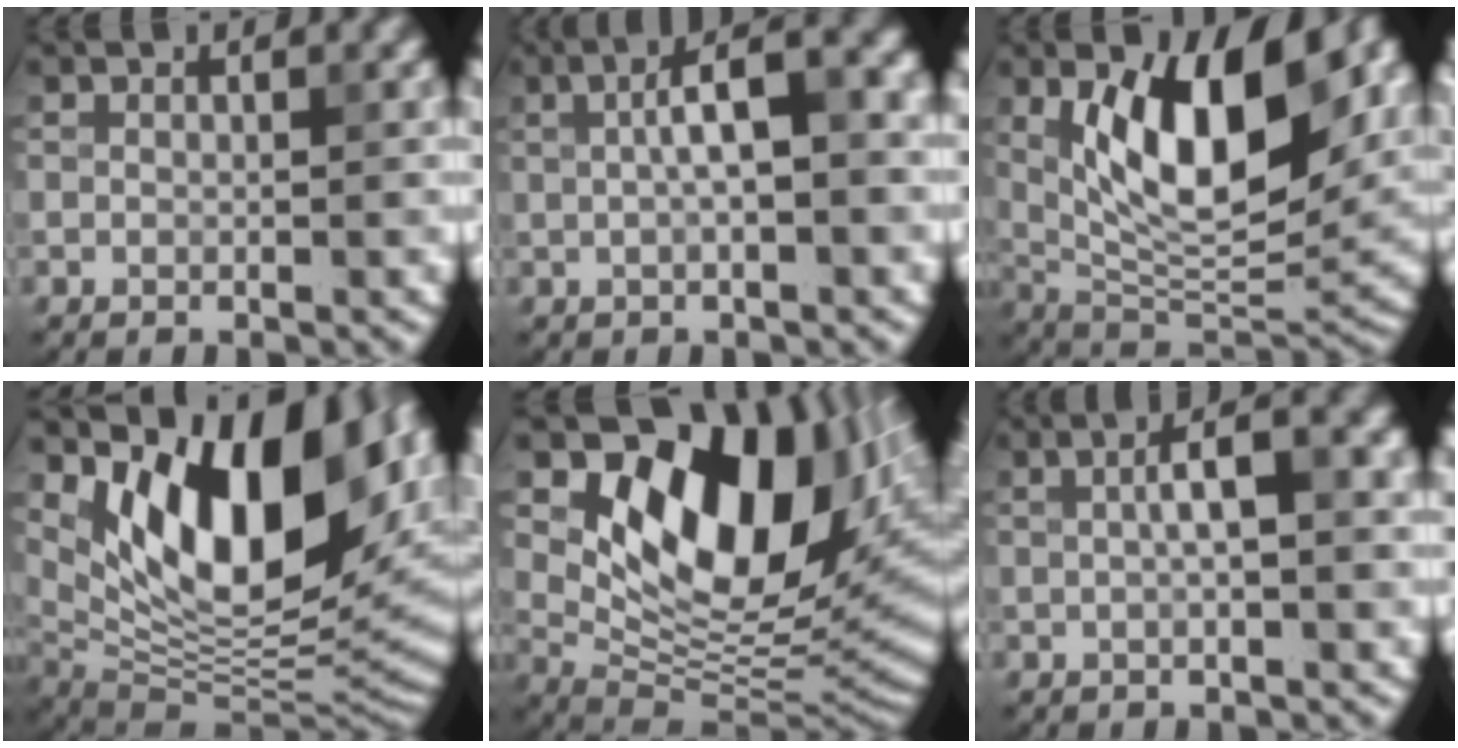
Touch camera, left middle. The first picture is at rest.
{"total": 7.3, "force": [0.8, 2.6, 6.7], "torque": [-0.104, 0.022, 0.015]}
{"total": 11.9, "force": [2.7, 5.3, 10.3], "torque": [-0.157, -0.003, 0.048]}
{"total": 16.5, "force": [5.8, 8.2, 13.1], "torque": [-0.184, 0.008, 0.106]}
{"total": 12.8, "force": [4.1, 7.4, 9.7], "torque": [-0.138, -0.004, 0.084]}
{"total": 4.5, "force": [0.3, 1.4, 4.3], "torque": [-0.071, 0.016, 0.008]}